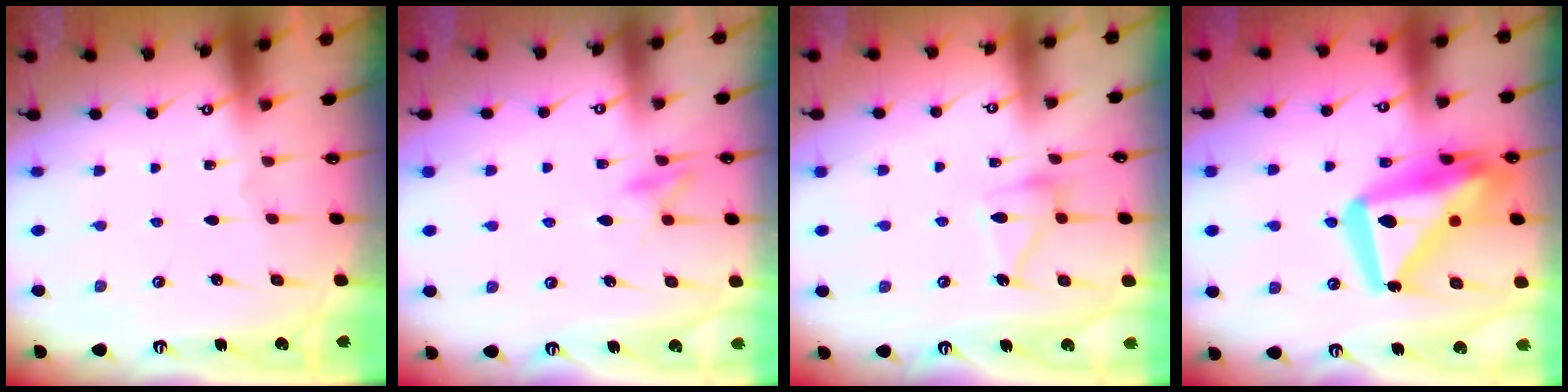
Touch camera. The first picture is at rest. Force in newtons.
{"total": 12.1, "press": 12.1, "slide": 1.2}
{"total": 12.3, "press": 12.3, "slide": 0.7}
{"total": 21.5, "press": 21.4, "slide": 2.5}